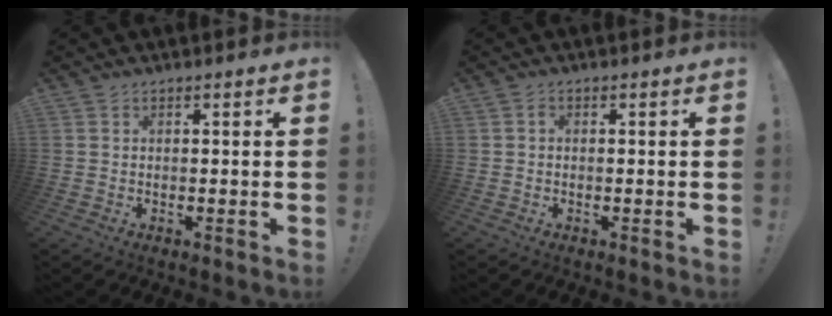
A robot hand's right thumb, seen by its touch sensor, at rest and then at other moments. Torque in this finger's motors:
{"motor_torque": [0.51, -0.58, 0.21, -0.35, 0.00]}